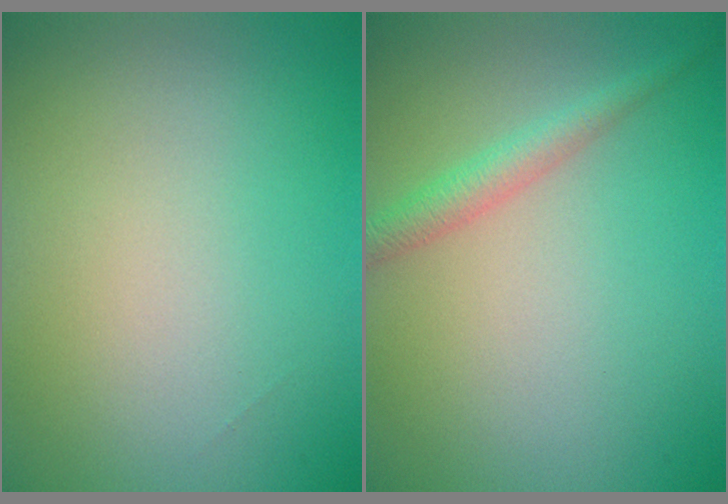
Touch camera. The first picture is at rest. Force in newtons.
{"total": 2.2, "press": 2.2, "slide": 0.1}